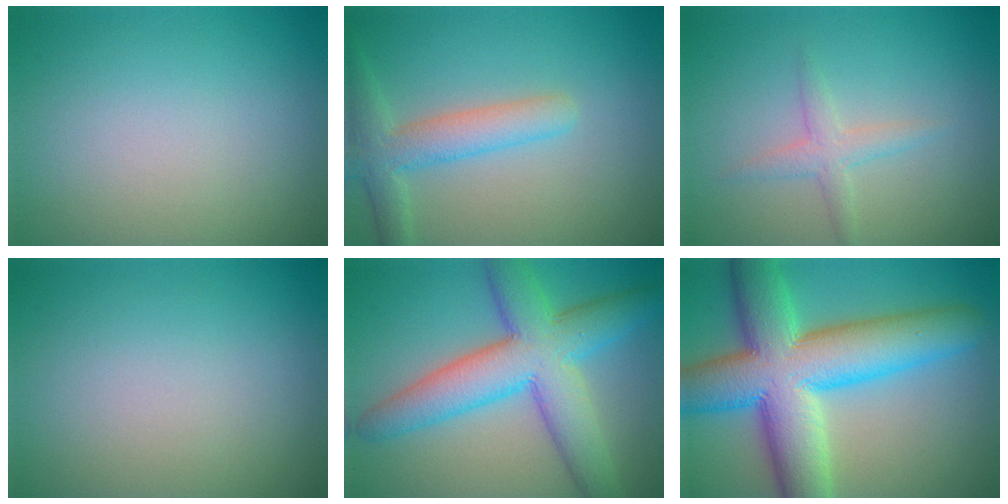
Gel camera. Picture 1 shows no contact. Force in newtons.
{"total": 4.0, "press": 3.9, "slide": 0.3}
{"total": 1.8, "press": 1.8, "slide": 0.0}
{"total": 0.0}
{"total": 9.0, "press": 9.0, "slide": 0.1}
{"total": 13.0, "press": 12.9, "slide": 0.6}